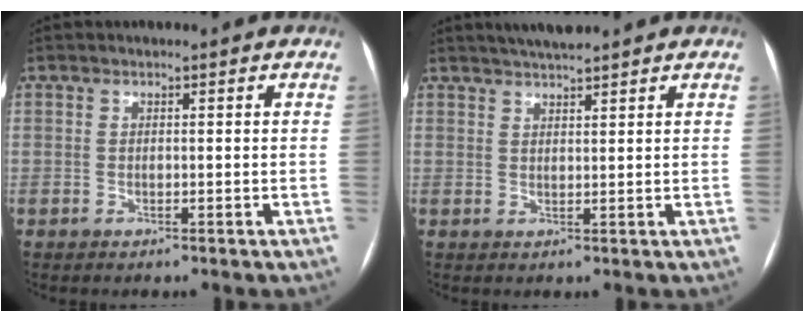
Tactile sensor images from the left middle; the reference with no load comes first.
{"total": 4.5, "force": [4.0, 0.1, 2.1], "torque": [-0.037, 0.019, 0.070]}